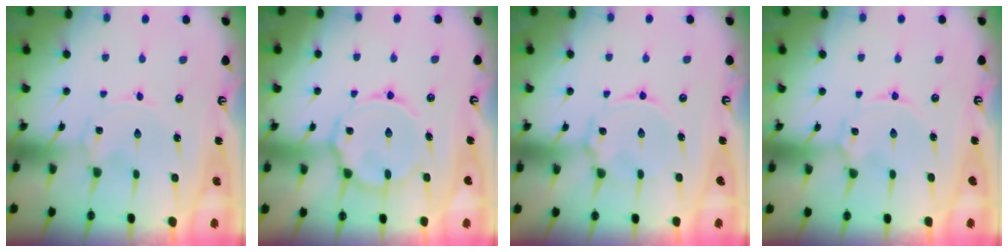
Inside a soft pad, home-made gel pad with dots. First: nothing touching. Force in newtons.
{"total": 13.6, "press": 13.5, "slide": 1.2}
{"total": 6.1, "press": 6.1, "slide": 0.4}
{"total": 2.6, "press": 2.5, "slide": 0.3}